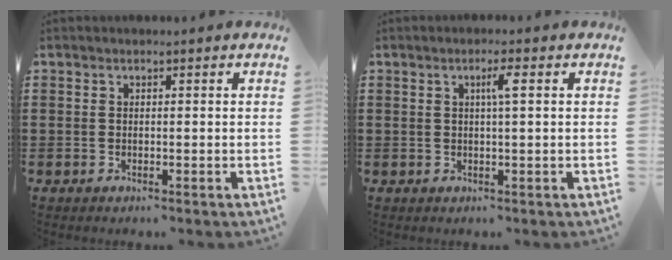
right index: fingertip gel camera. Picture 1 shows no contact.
{"total": 2.4, "force": [0.6, 0.0, 2.3], "torque": [-0.046, 0.000, 0.007]}